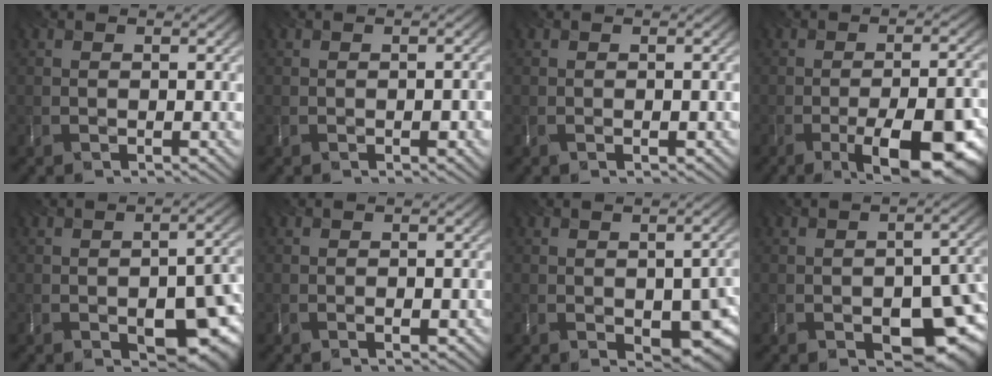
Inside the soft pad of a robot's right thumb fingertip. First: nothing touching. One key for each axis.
{"total": 1.6, "fx": -0.8, "fy": 0.6, "fz": 1.3, "tx": -0.018, "ty": -0.004, "tz": -0.004}
{"total": 0.8, "fx": -0.5, "fy": 0.4, "fz": 0.5, "tx": -0.005, "ty": -0.005, "tz": 0.001}
{"total": 12.5, "fx": -5.8, "fy": 4.2, "fz": 10.2, "tx": -0.133, "ty": -0.019, "tz": -0.076}
{"total": 10.9, "fx": -4.5, "fy": 5.7, "fz": 8.1, "tx": -0.111, "ty": -0.046, "tz": -0.050}
{"total": 1.5, "fx": -0.8, "fy": 0.7, "fz": 1.1, "tx": -0.010, "ty": -0.005, "tz": 0.000}
{"total": 9.9, "fx": -3.7, "fy": 5.8, "fz": 7.1, "tx": -0.088, "ty": -0.049, "tz": -0.024}
{"total": 11.2, "fx": -5.1, "fy": 6.5, "fz": 7.6, "tx": -0.101, "ty": -0.050, "tz": -0.058}